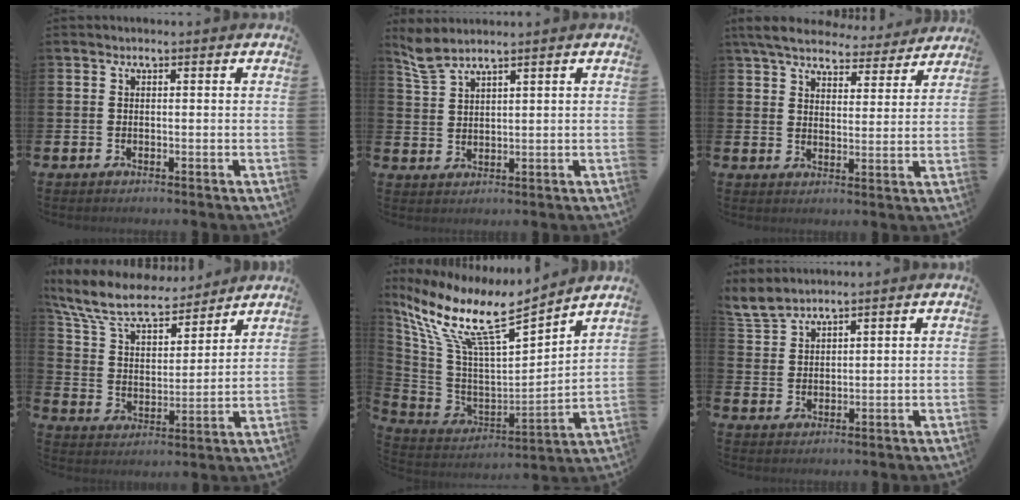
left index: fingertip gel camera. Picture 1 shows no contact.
{"total": 3.5, "force": [3.3, 0.3, 1.1], "torque": [-0.031, -0.011, 0.060]}
{"total": 6.8, "force": [6.2, 2.0, 1.8], "torque": [-0.057, -0.038, 0.110]}
{"total": 9.8, "force": [8.7, 3.0, 3.5], "torque": [-0.109, -0.050, 0.156]}
{"total": 11.4, "force": [8.5, 2.5, 7.2], "torque": [-0.173, -0.060, 0.141]}
{"total": 4.1, "force": [4.0, 0.7, 0.7], "torque": [-0.028, -0.012, 0.074]}